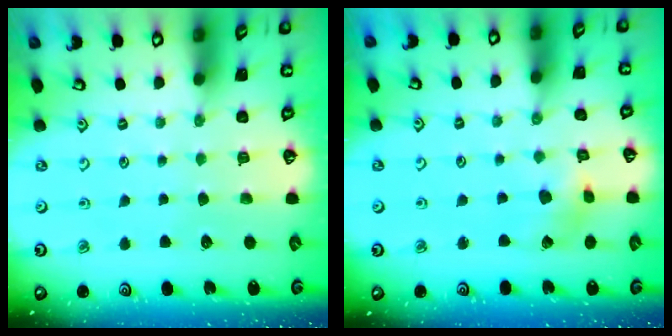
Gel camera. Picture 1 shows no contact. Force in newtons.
{"total": 5.6, "press": 5.5, "slide": 0.7}